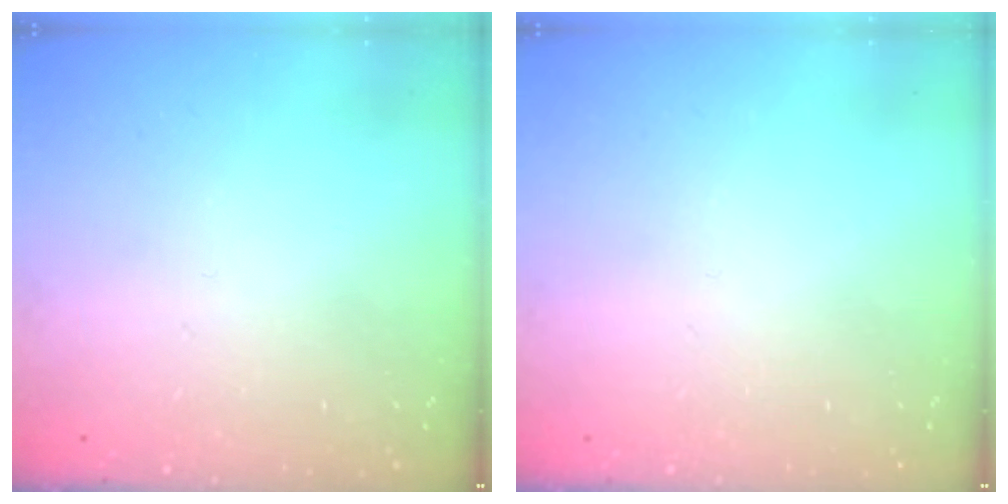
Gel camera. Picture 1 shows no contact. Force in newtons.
{"total": 0.0}